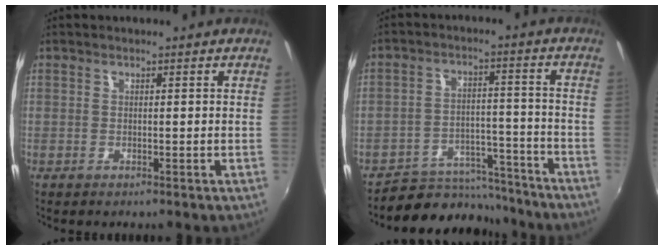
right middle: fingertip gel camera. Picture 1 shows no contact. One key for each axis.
{"total": 11.2, "fx": -10.1, "fy": 4.7, "fz": 0.7, "tx": -0.017, "ty": 0.039, "tz": -0.142}